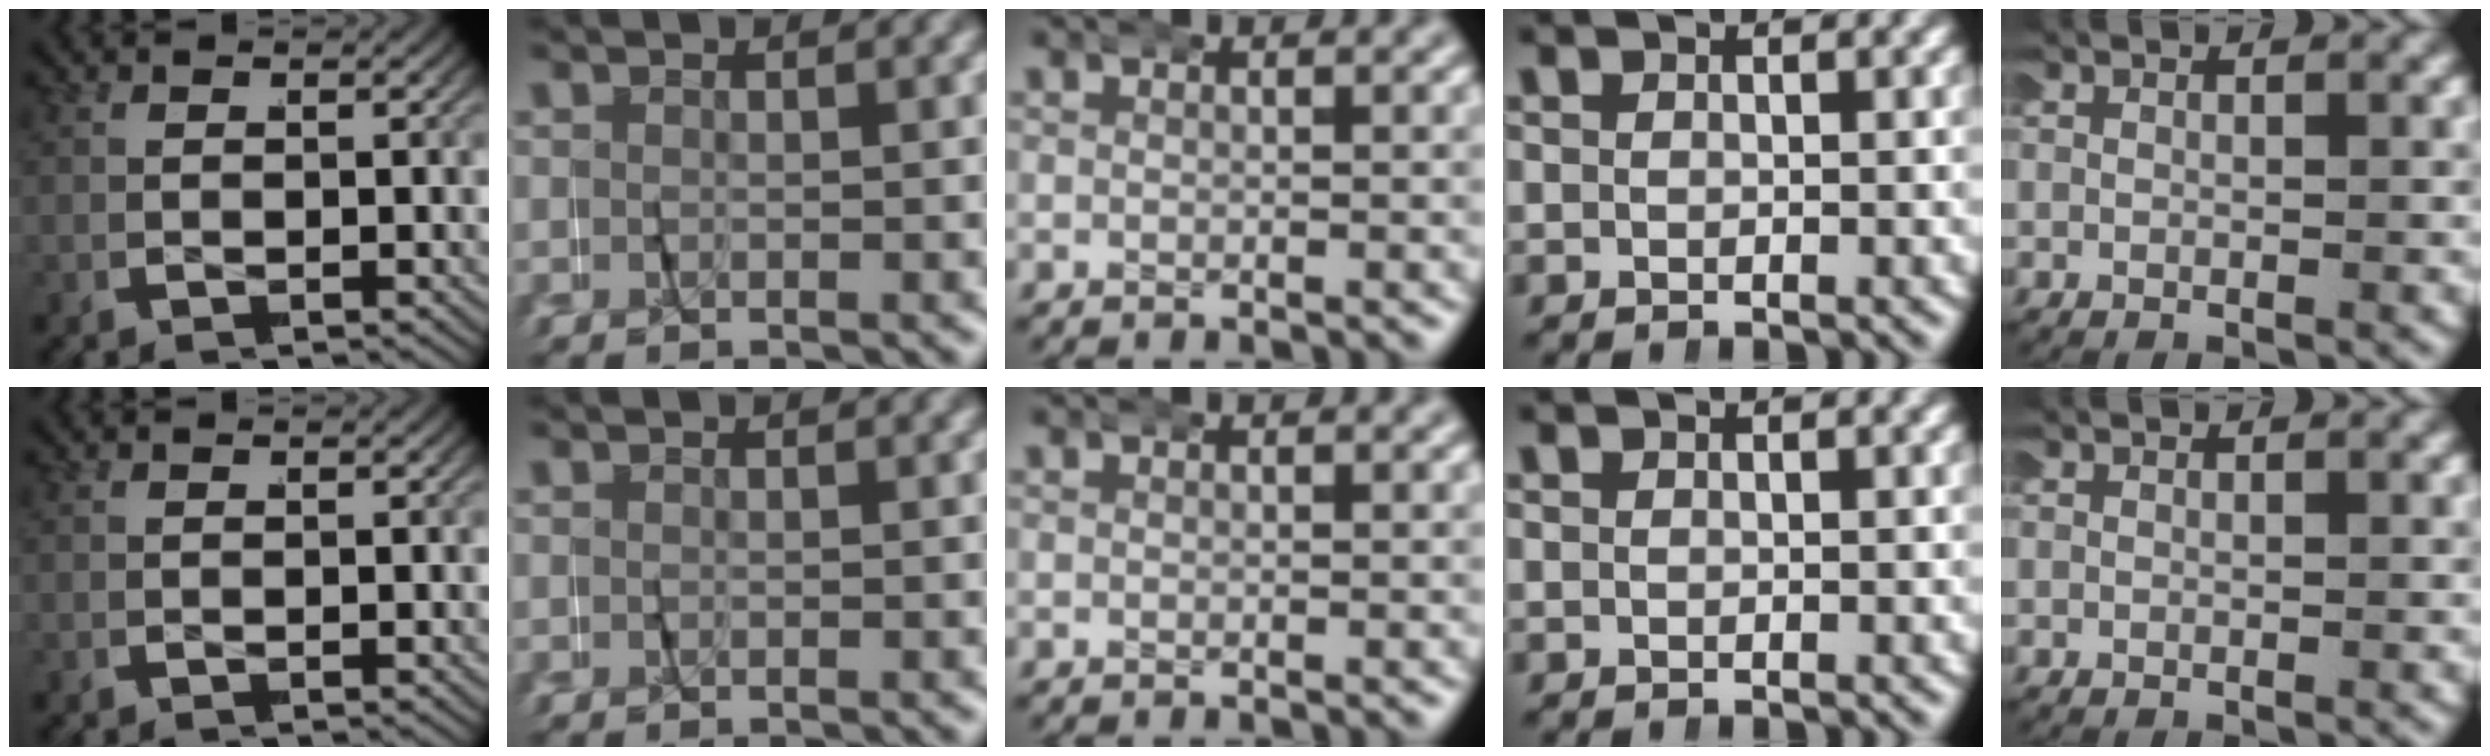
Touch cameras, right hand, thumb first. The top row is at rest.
{}